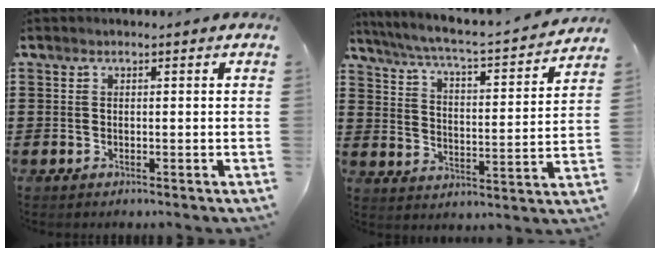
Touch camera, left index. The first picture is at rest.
{"total": 4.0, "force": [3.7, -0.3, 1.7], "torque": [-0.055, -0.040, 0.051]}